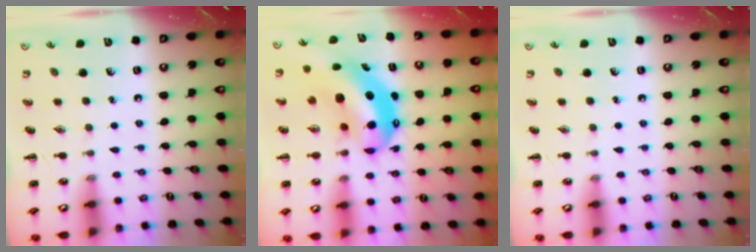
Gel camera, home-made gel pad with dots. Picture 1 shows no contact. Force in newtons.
{"total": 9.0, "press": 8.8, "slide": 2.1}
{"total": 0.0}